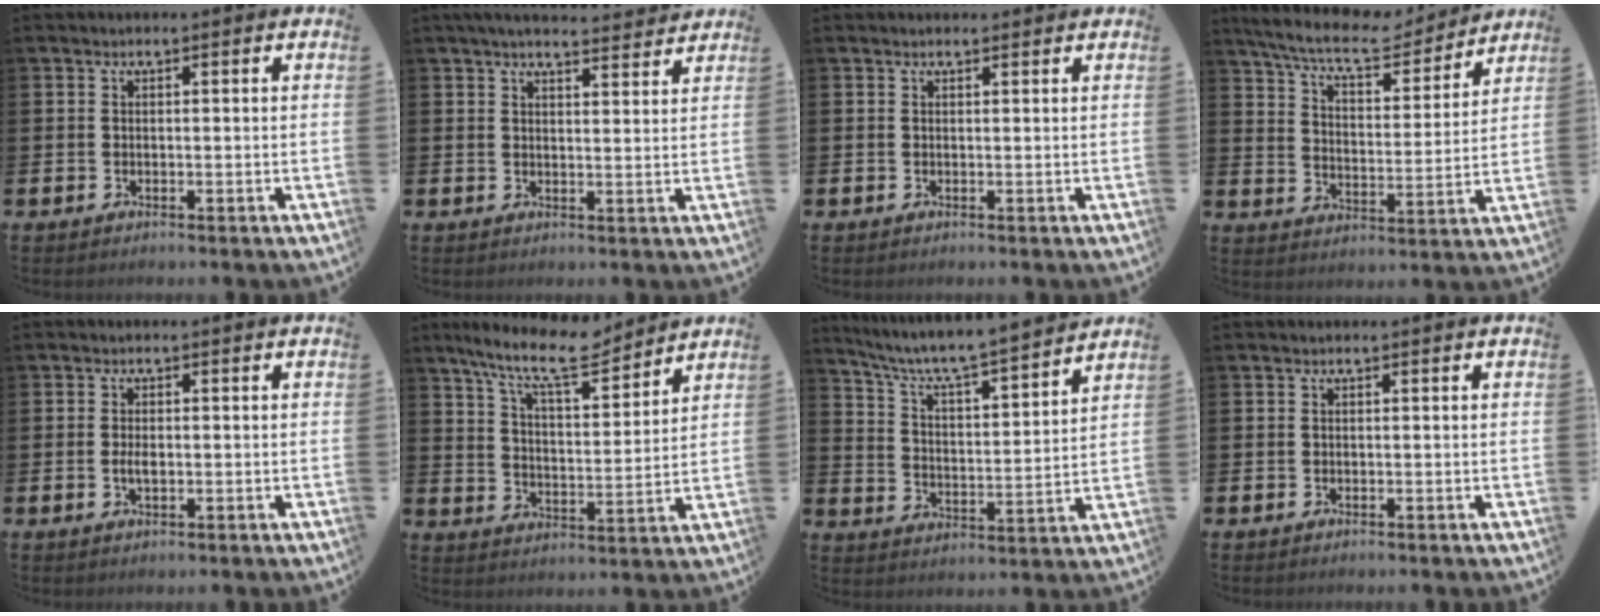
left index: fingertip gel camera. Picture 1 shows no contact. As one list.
[{"total": 4.2, "force": [4.1, 0.3, 1.0], "torque": [-0.027, -0.016, 0.073]}, {"total": 0.7, "force": [0.6, 0.1, 0.2], "torque": [0.005, -0.001, 0.010]}, {"total": 9.0, "force": [8.1, 1.8, 3.6], "torque": [-0.095, -0.054, 0.136]}, {"total": 1.8, "force": [-0.1, 0.8, 1.6], "torque": [-0.031, 0.002, -0.002]}, {"total": 10.6, "force": [9.2, 2.1, 4.8], "torque": [-0.115, -0.045, 0.162]}, {"total": 7.1, "force": [6.6, 0.4, 2.5], "torque": [-0.084, -0.053, 0.110]}, {"total": 0.0}]